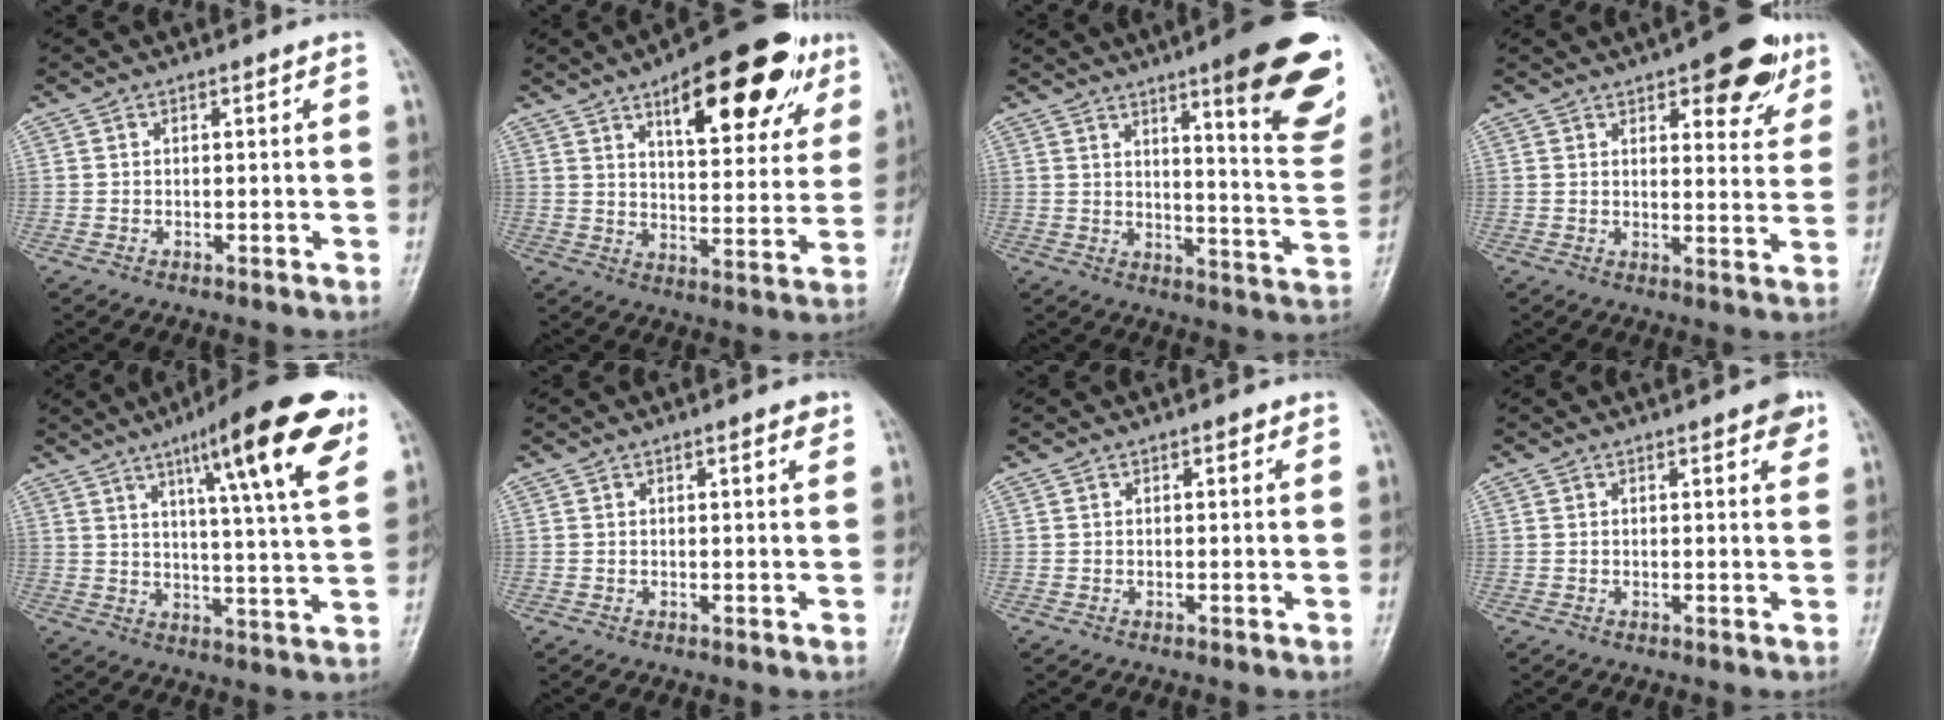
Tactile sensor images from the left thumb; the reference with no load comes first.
{"total": 21.3, "force": [11.4, 8.4, 15.9], "torque": [-0.181, -0.032, 0.163]}
{"total": 21.9, "force": [12.1, 4.5, 17.8], "torque": [-0.192, -0.062, 0.161]}
{"total": 11.9, "force": [6.8, 4.9, 8.5], "torque": [-0.070, -0.027, 0.085]}
{"total": 18.7, "force": [9.8, 2.7, 15.7], "torque": [-0.207, -0.035, 0.138]}
{"total": 1.8, "force": [1.0, 0.5, 1.4], "torque": [-0.017, -0.003, 0.012]}
{"total": 1.0, "force": [0.5, 0.5, 0.6], "torque": [-0.004, 0.000, 0.004]}
{"total": 3.5, "force": [1.9, 1.1, 2.7], "torque": [-0.024, -0.006, 0.019]}